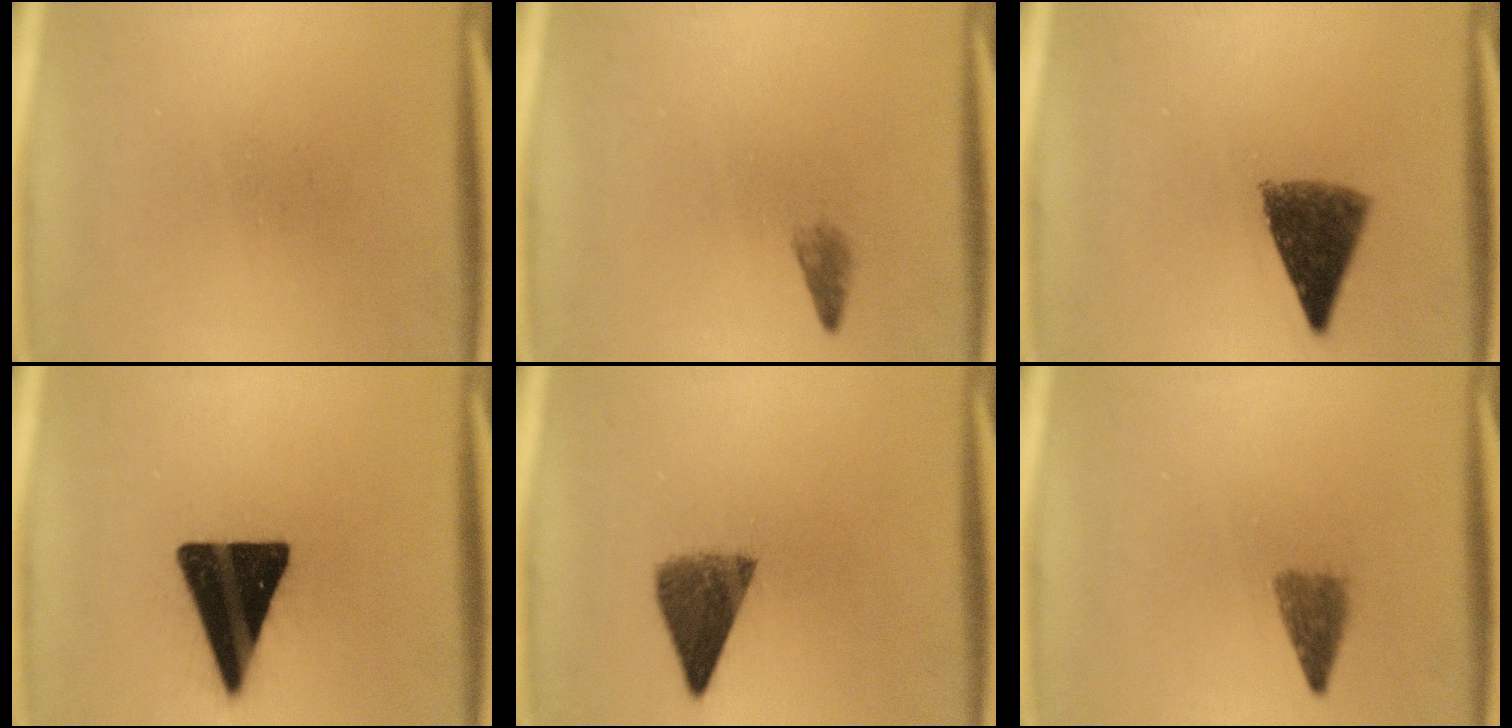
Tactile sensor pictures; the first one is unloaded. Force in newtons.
{"total": 1.2}
{"total": 8.2}
{"total": 19.1}
{"total": 6.9}
{"total": 2.8}